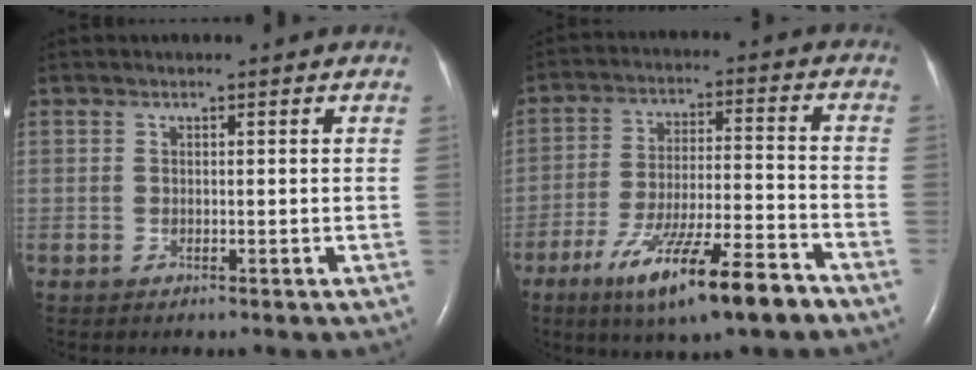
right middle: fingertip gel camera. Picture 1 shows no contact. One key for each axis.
{"total": 14.9, "fx": -9.6, "fy": 1.4, "fz": 11.4, "tx": -0.200, "ty": -0.027, "tz": -0.160}